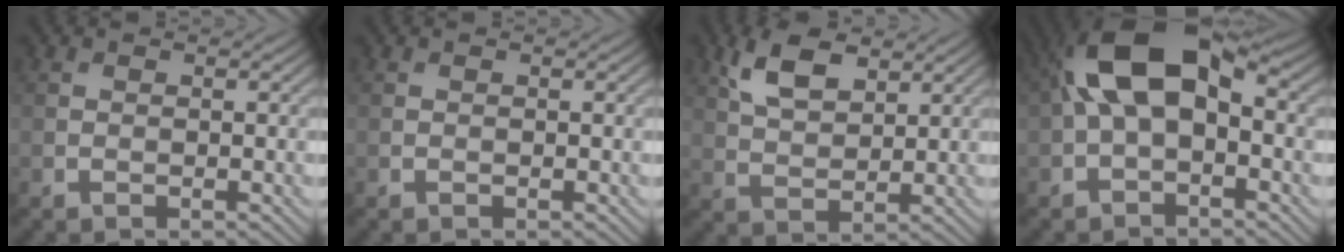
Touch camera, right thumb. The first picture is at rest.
{"total": 0.0}
{"total": 6.5, "force": [3.6, 3.1, 4.5], "torque": [-0.101, 0.004, 0.073]}
{"total": 11.4, "force": [1.3, 6.2, 9.5], "torque": [-0.188, 0.026, 0.011]}